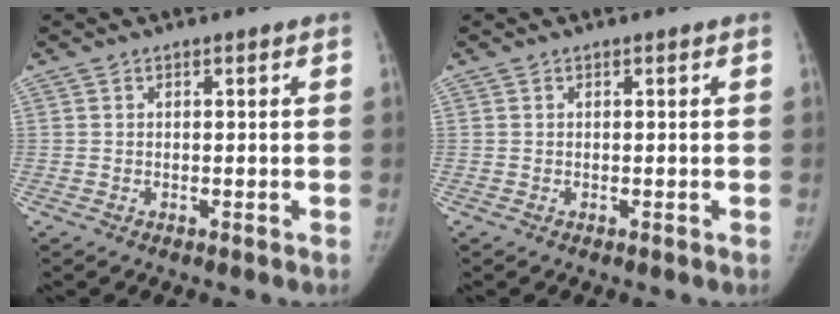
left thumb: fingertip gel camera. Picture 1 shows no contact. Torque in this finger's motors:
{"motor_torque": [0.01, -0.01, 0.00, 0.08, 0.00]}